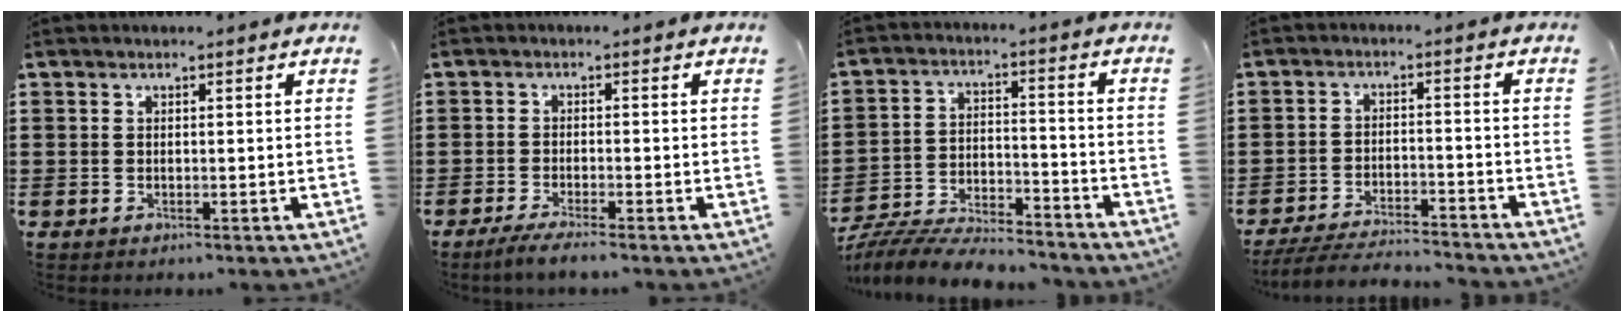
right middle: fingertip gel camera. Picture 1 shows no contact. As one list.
[{"total": 2.1, "force": [-1.8, -0.1, 1.1], "torque": [-0.017, 0.001, -0.034]}, {"total": 8.0, "force": [-7.7, 0.8, 1.8], "torque": [-0.036, 0.009, -0.152]}, {"total": 5.1, "force": [-4.9, 0.2, 1.3], "torque": [-0.034, -0.005, -0.101]}]